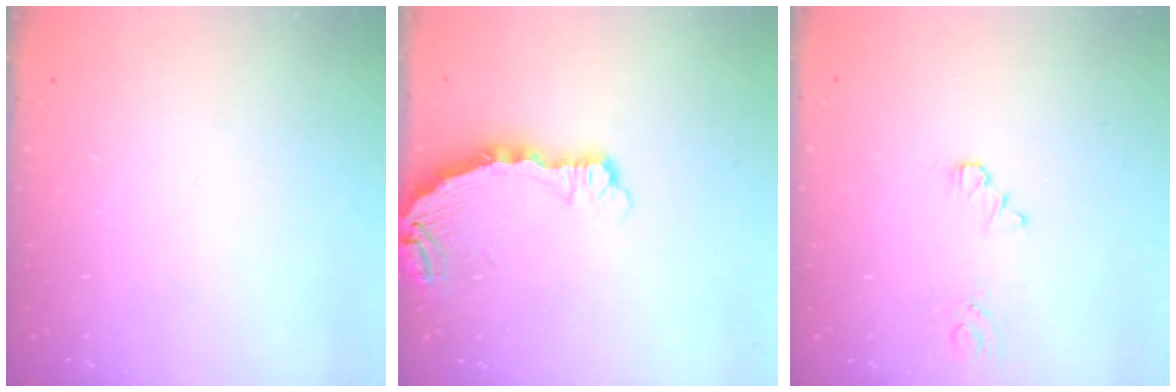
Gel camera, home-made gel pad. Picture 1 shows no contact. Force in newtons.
{"total": 4.9, "press": 4.9, "slide": 0.3}
{"total": 1.6, "press": 1.6, "slide": 0.2}